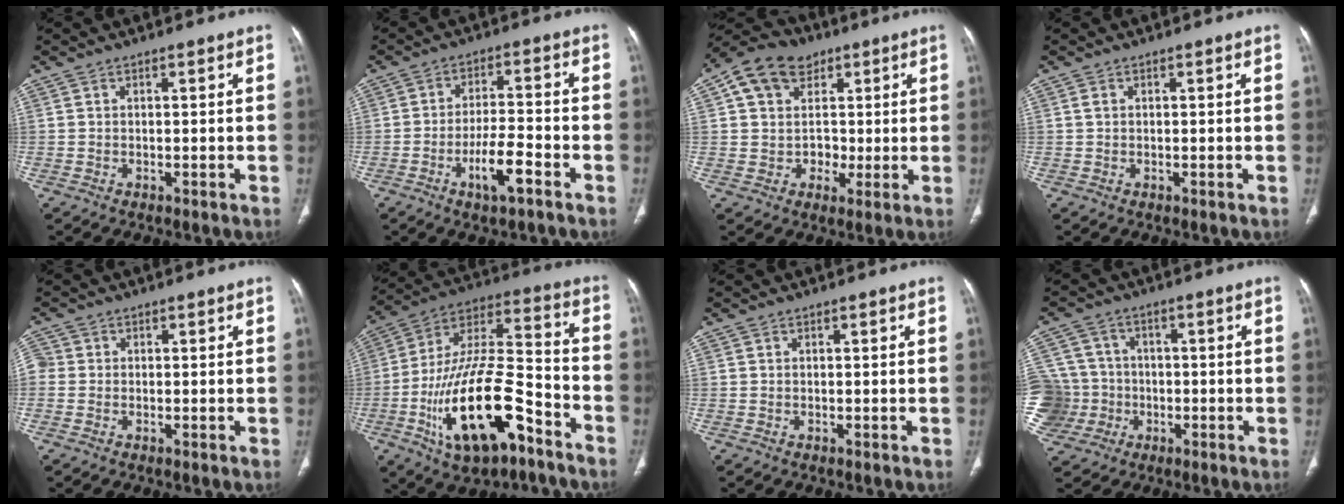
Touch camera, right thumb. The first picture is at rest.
{"total": 7.7, "force": [-4.0, 2.2, 6.2], "torque": [-0.113, 0.024, -0.068]}
{"total": 13.0, "force": [4.3, 10.8, 5.7], "torque": [-0.075, 0.008, 0.070]}
{"total": 0.7, "force": [0.2, 0.5, 0.5], "torque": [-0.010, 0.005, 0.004]}
{"total": 2.6, "force": [0.0, 2.3, 1.1], "torque": [-0.024, 0.006, -0.006]}
{"total": 23.9, "force": [-10.9, 10.0, 18.8], "torque": [-0.354, 0.065, -0.180]}
{"total": 0.0}
{"total": 14.3, "force": [-2.7, 13.4, 4.1], "torque": [-0.096, 0.037, -0.037]}